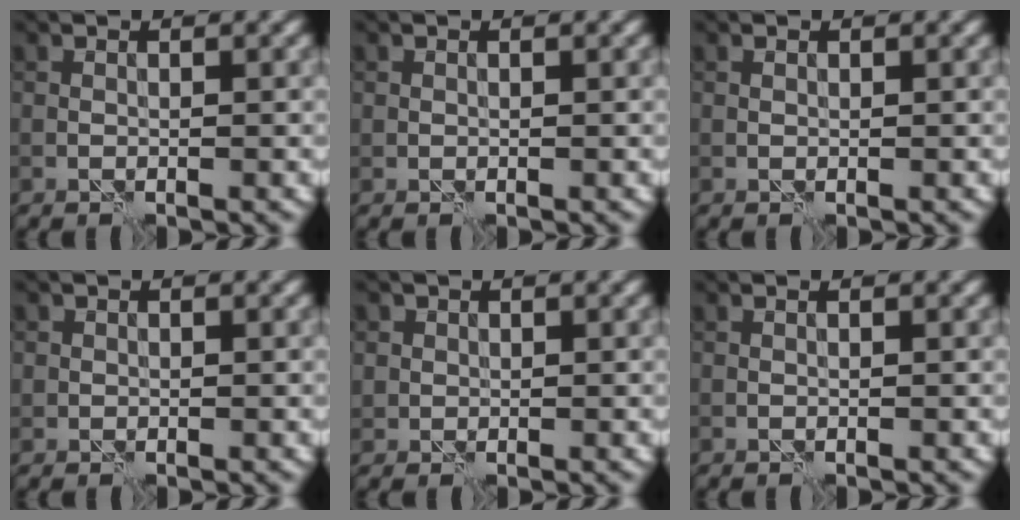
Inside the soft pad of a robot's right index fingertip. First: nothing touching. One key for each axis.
{"total": 0.0}
{"total": 0.0}
{"total": 0.7, "fx": 0.1, "fy": 0.7, "fz": 0.0, "tx": 0.009, "ty": -0.003, "tz": 0.000}
{"total": 1.3, "fx": 0.5, "fy": 1.3, "fz": 0.1, "tx": 0.007, "ty": -0.004, "tz": 0.010}
{"total": 0.0}